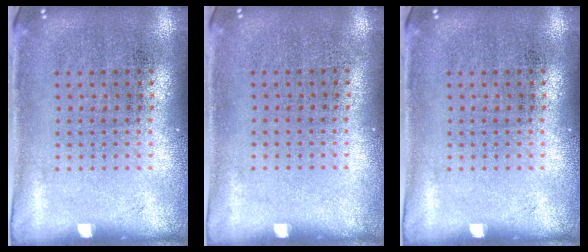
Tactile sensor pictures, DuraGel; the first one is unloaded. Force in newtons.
{"total": 0.0}
{"total": 0.0}